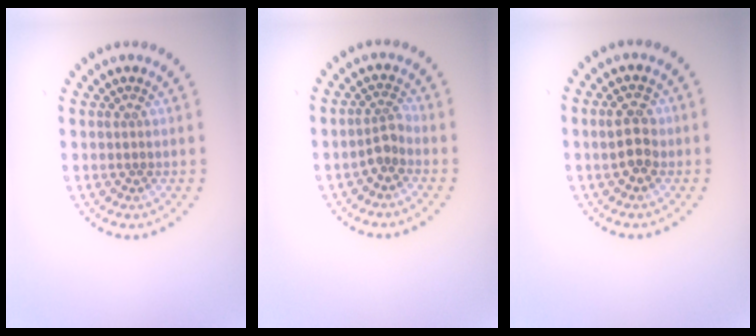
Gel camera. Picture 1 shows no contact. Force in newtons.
{"total": 1.8, "press": 1.4, "slide": 1.1}
{"total": 2.8, "press": 2.8, "slide": 0.1}